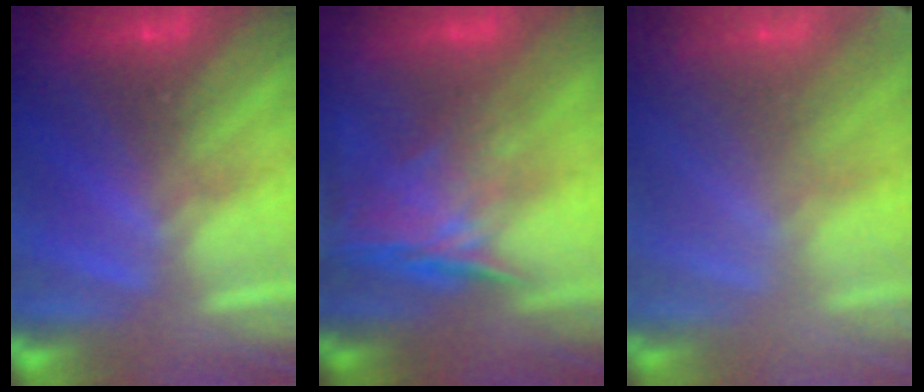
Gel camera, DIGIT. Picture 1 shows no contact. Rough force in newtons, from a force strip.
{"total": 1.3}
{"total": 2.0}